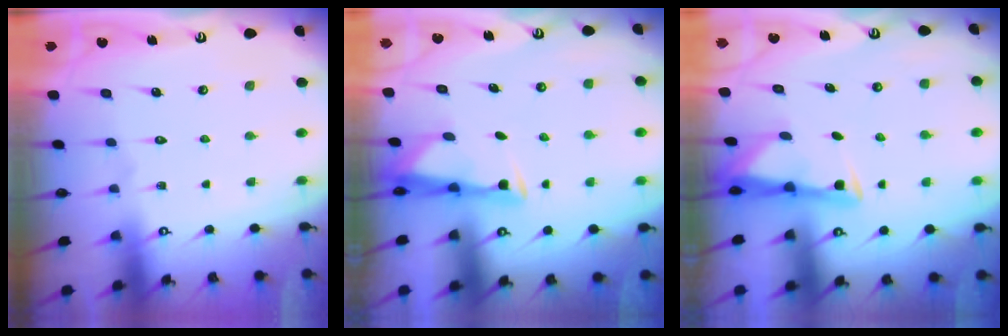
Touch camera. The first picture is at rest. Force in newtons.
{"total": 3.3, "press": 3.2, "slide": 0.9}
{"total": 3.3, "press": 3.2, "slide": 0.4}